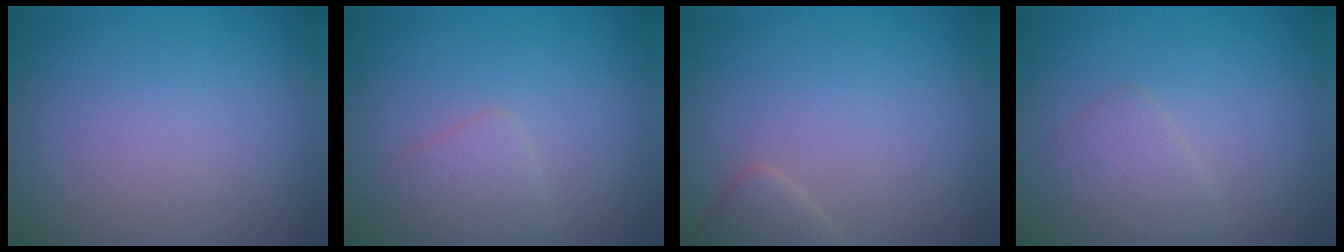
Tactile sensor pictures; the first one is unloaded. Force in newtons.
{"total": 1.5, "press": 1.5, "slide": 0.1}
{"total": 1.7, "press": 1.7, "slide": 0.1}
{"total": 1.7, "press": 1.7, "slide": 0.2}